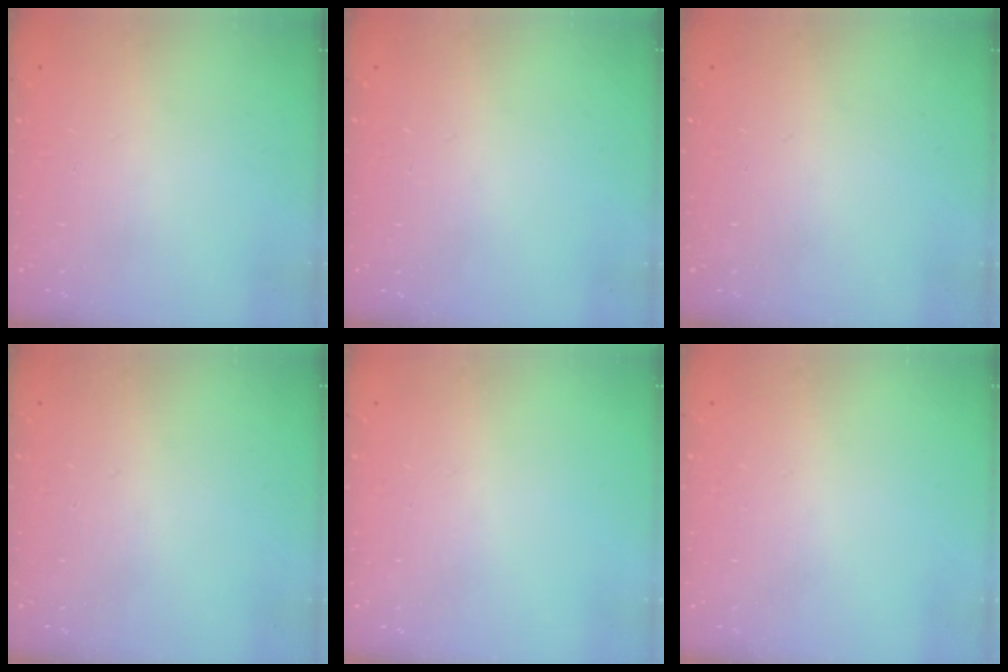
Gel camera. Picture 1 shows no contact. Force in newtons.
{"total": 0.0}
{"total": 0.0}
{"total": 0.0}
{"total": 0.0}
{"total": 0.0}